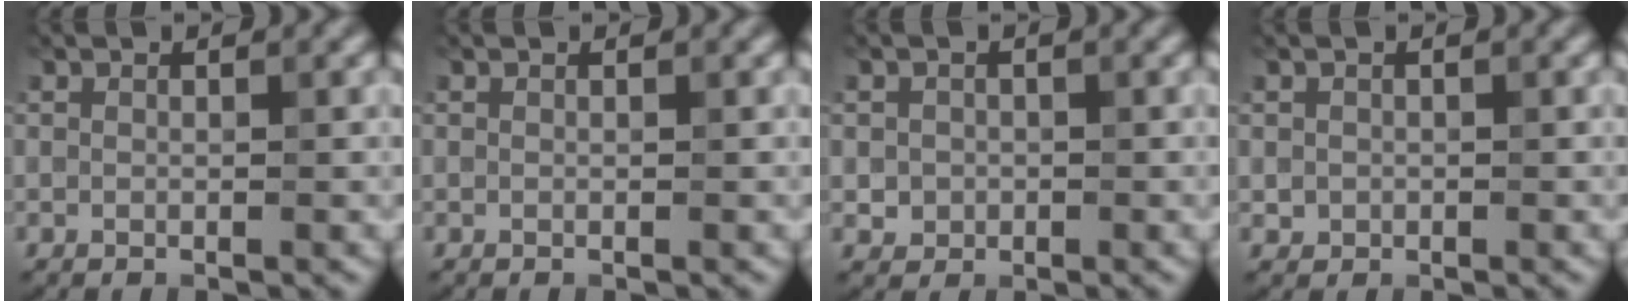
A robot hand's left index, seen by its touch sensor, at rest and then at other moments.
{"total": 0.0}
{"total": 1.4, "force": [-0.1, 1.4, 0.3], "torque": [0.004, -0.005, -0.002]}
{"total": 0.8, "force": [0.1, 0.8, 0.1], "torque": [0.004, -0.004, 0.001]}